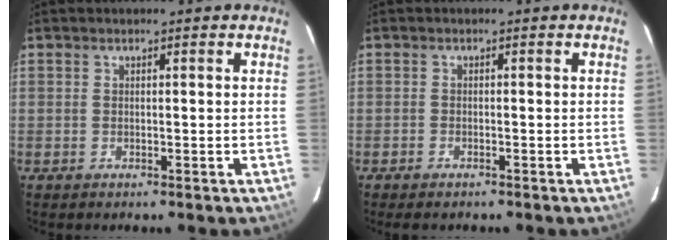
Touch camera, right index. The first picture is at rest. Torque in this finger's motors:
{"motor_torque": [-0.01, 0.06, 0.09, 0.01]}